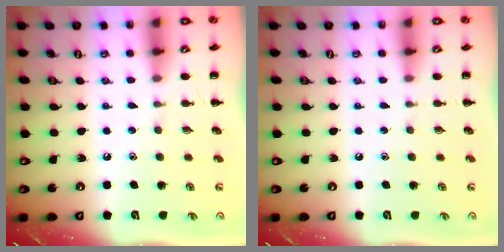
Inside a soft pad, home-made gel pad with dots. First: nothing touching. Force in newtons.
{"total": 0.0}